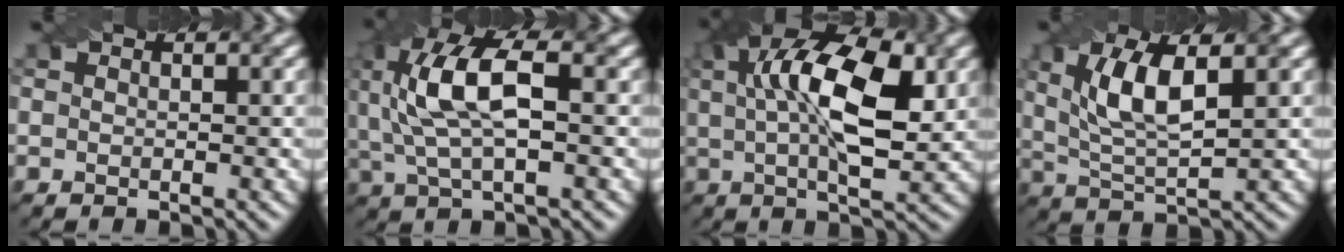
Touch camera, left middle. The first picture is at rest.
{"total": 8.1, "force": [0.6, 3.3, 7.3], "torque": [-0.162, 0.024, 0.016]}
{"total": 10.6, "force": [1.9, 4.2, 9.6], "torque": [-0.162, 0.019, 0.038]}
{"total": 6.3, "force": [1.4, 2.2, 5.7], "torque": [-0.117, 0.009, 0.037]}